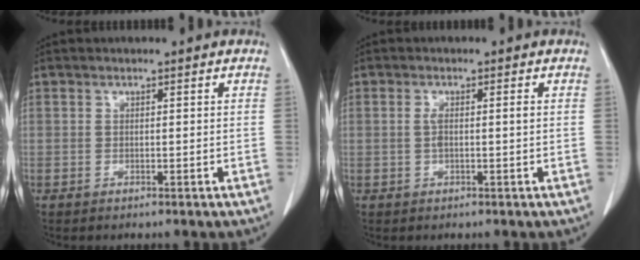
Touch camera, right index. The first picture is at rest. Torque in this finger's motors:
{"motor_torque": [0.04, 0.02, 0.03, 0.01]}